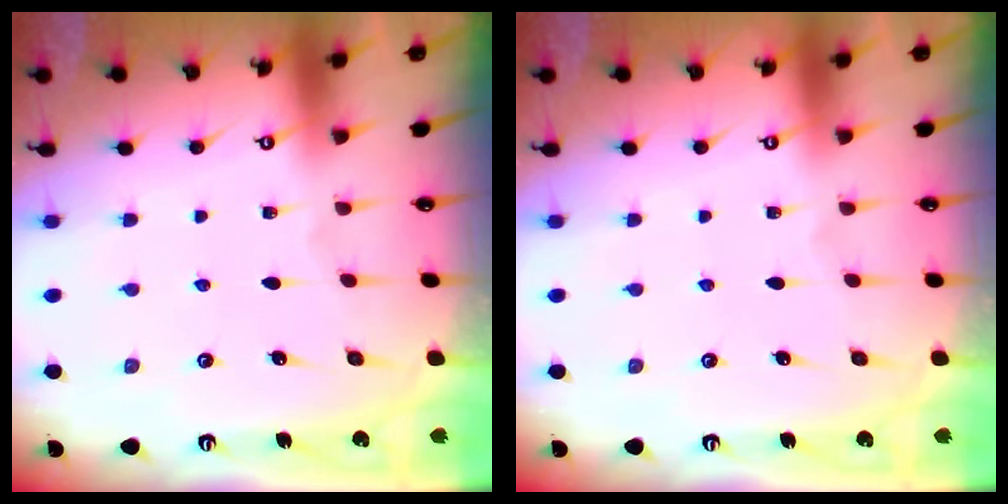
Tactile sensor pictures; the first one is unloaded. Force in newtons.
{"total": 0.0}